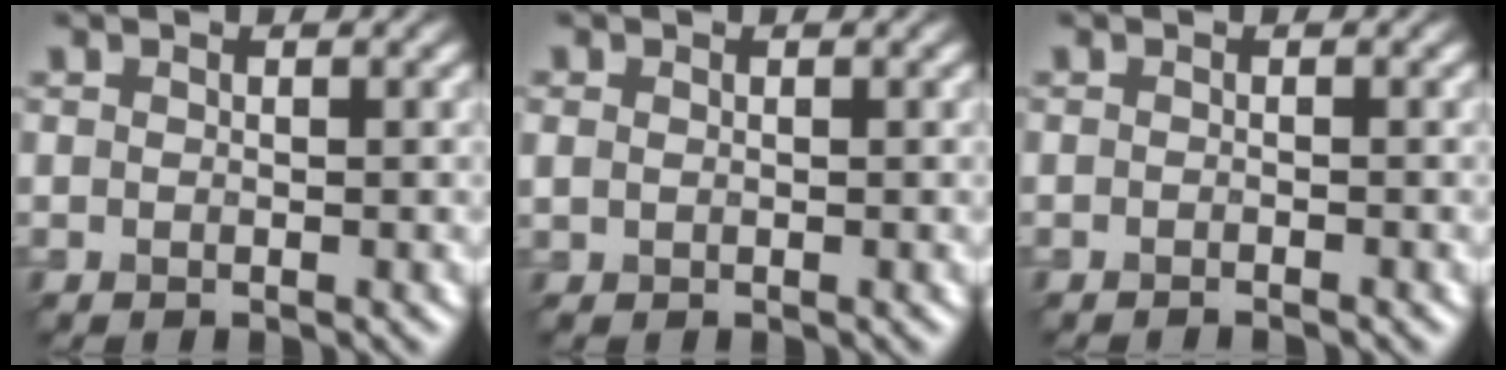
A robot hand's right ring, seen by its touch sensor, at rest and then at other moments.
{"total": 0.7, "force": [0.2, 0.6, 0.3], "torque": [-0.008, -0.001, 0.005]}
{"total": 0.8, "force": [-0.7, 0.1, 0.3], "torque": [0.000, -0.003, -0.014]}